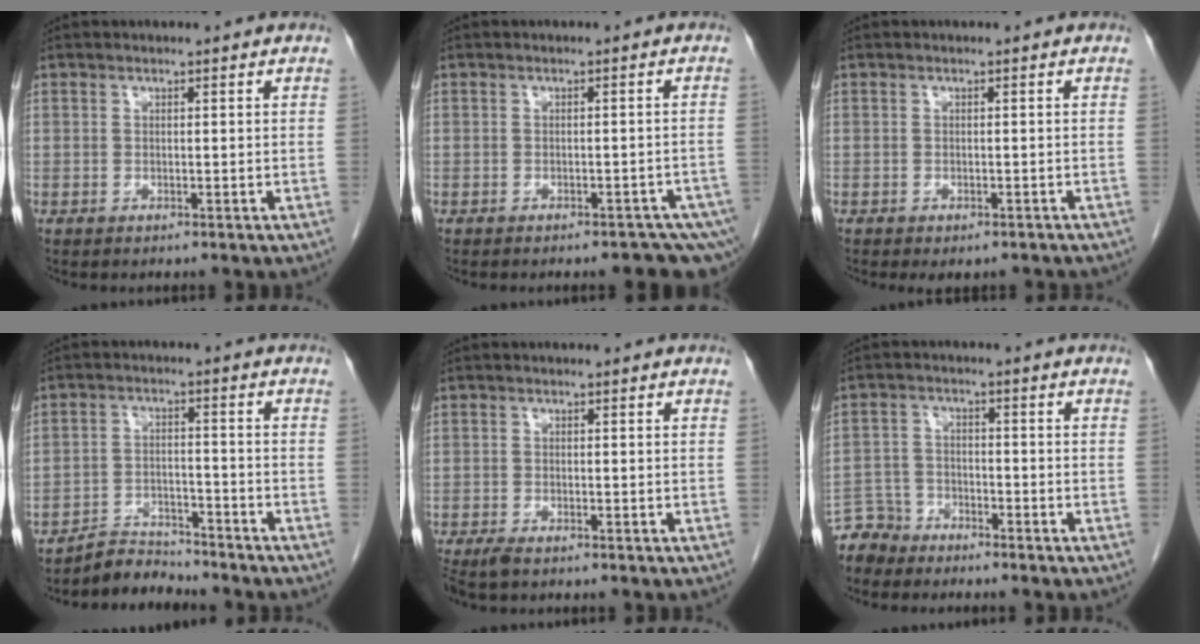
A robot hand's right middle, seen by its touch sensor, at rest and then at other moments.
{"total": 9.7, "force": [-7.0, 3.7, 5.6], "torque": [-0.052, -0.005, -0.075]}
{"total": 3.6, "force": [-2.9, 1.5, 1.3], "torque": [-0.009, -0.002, -0.037]}
{"total": 5.0, "force": [-4.9, 0.7, -0.7], "torque": [0.011, 0.002, -0.083]}
{"total": 2.4, "force": [-1.9, 0.6, 1.3], "torque": [-0.027, -0.008, -0.033]}
{"total": 4.3, "force": [-4.0, 1.6, -0.7], "torque": [0.012, -0.003, -0.080]}